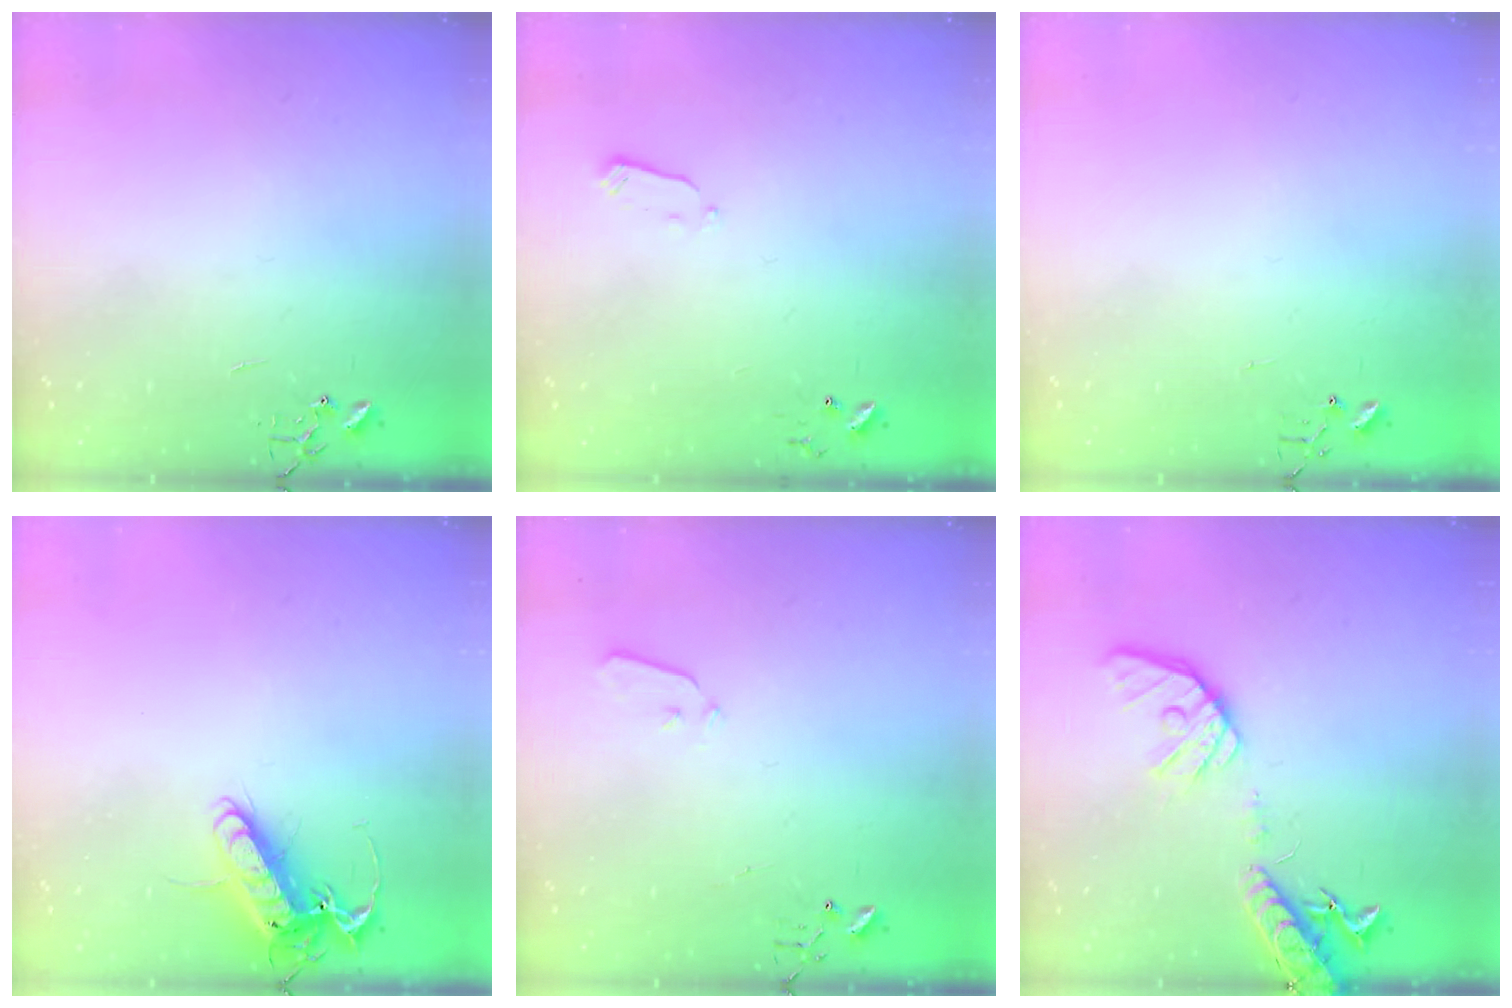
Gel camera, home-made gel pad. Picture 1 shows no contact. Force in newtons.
{"total": 2.4, "press": 2.3, "slide": 0.4}
{"total": 4.2, "press": 4.2, "slide": 0.4}
{"total": 14.4, "press": 14.2, "slide": 2.2}
{"total": 3.6, "press": 3.6, "slide": 0.5}
{"total": 16.0, "press": 15.8, "slide": 2.5}